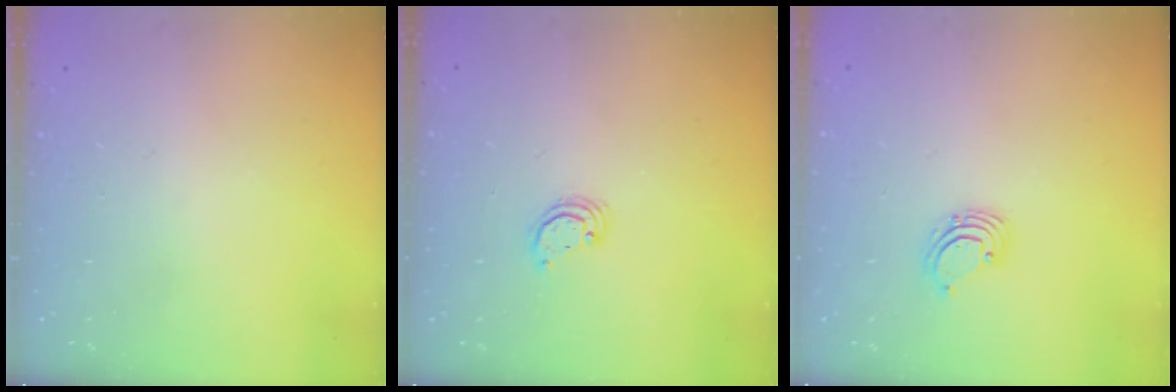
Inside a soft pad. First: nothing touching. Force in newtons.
{"total": 2.8, "press": 2.8, "slide": 0.2}
{"total": 2.3, "press": 2.3, "slide": 0.2}